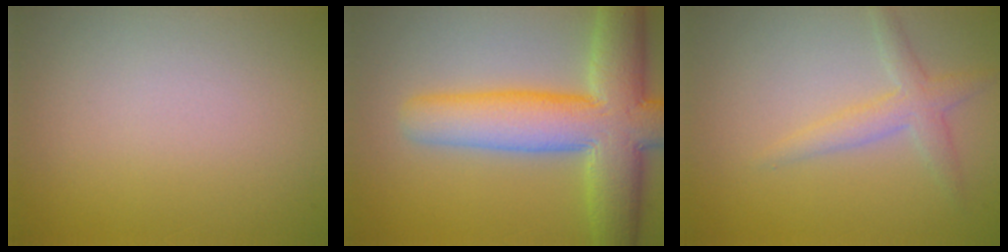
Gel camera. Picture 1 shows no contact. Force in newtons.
{"total": 10.0, "press": 10.0, "slide": 0.5}
{"total": 2.3, "press": 2.3, "slide": 0.0}